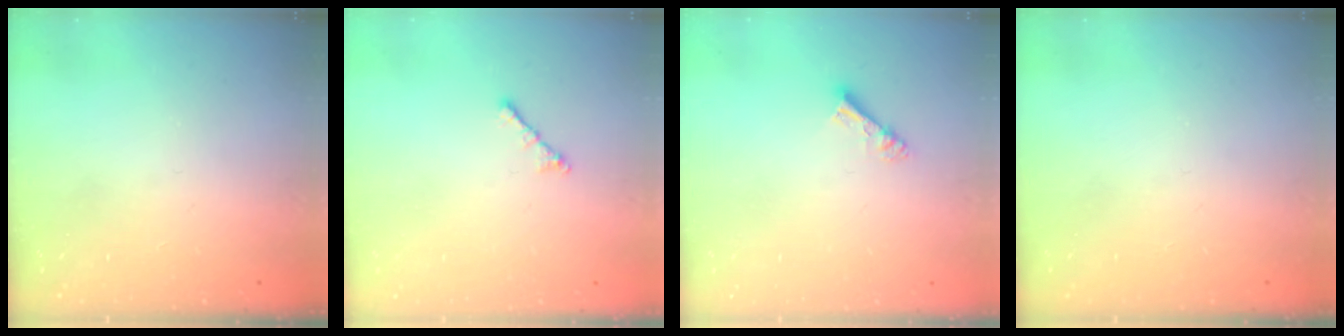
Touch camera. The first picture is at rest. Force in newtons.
{"total": 2.1, "press": 2.0, "slide": 0.6}
{"total": 4.3, "press": 4.3, "slide": 0.3}
{"total": 0.0}